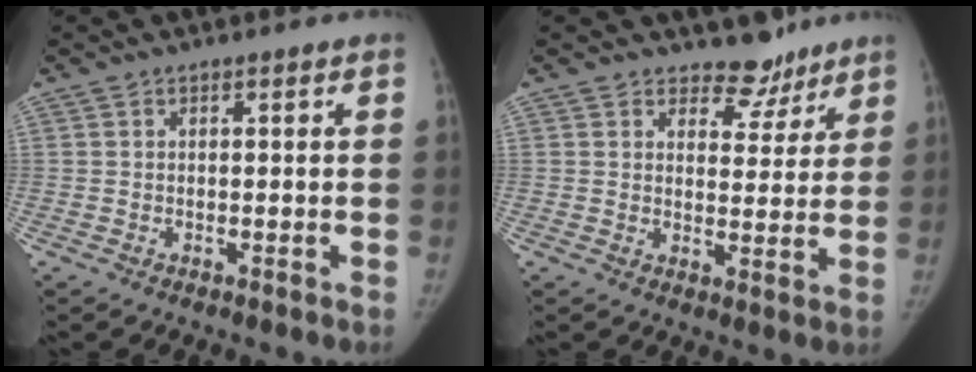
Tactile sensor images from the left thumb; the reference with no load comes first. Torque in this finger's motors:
{"motor_torque": [0.35, -0.26, 0.49, -0.59, 0.03]}